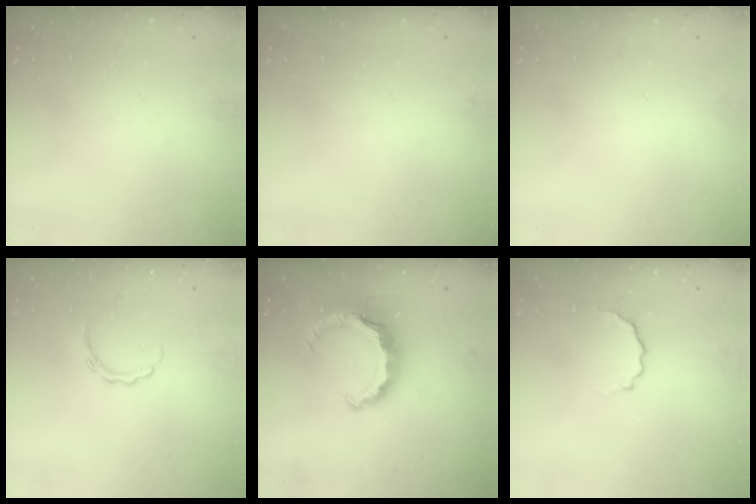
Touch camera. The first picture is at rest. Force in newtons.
{"total": 0.0}
{"total": 0.0}
{"total": 4.5, "press": 4.4, "slide": 0.7}
{"total": 8.6, "press": 8.5, "slide": 1.1}
{"total": 4.0, "press": 3.9, "slide": 0.7}